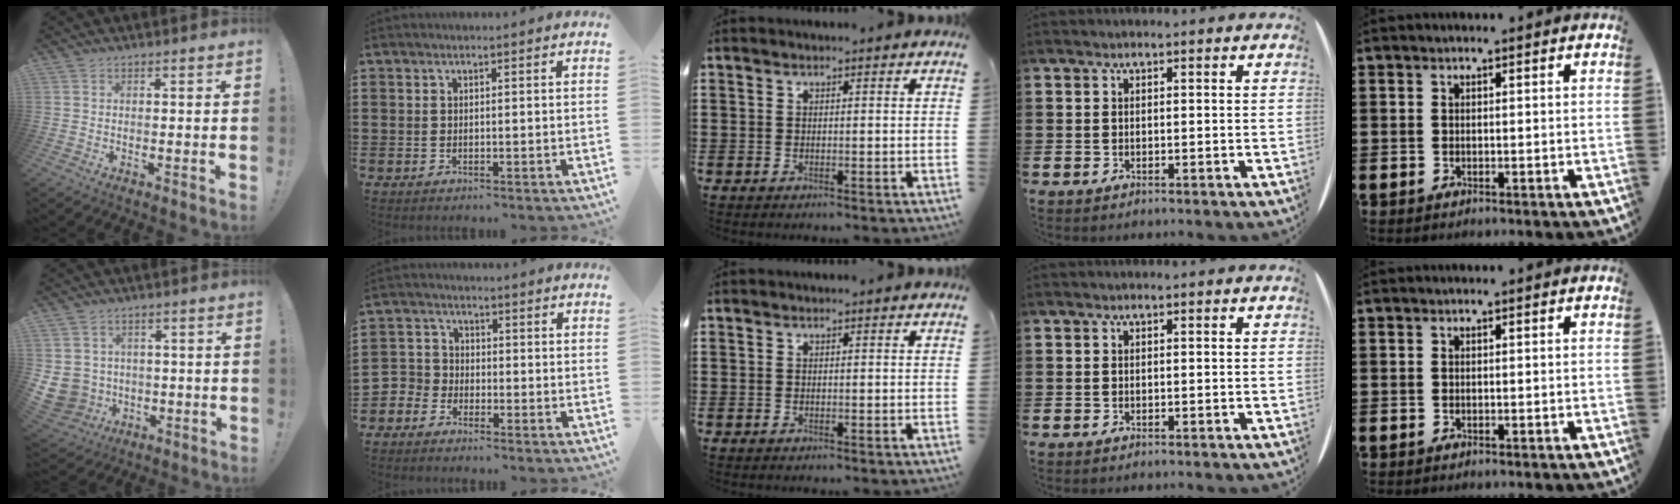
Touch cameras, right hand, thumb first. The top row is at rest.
{"thumb": {"total": 7.5, "force": [-0.1, 7.2, 2.0], "torque": [-0.067, -0.004, 0.006]}, "index": {"total": 3.3, "force": [-2.8, 1.7, -0.2], "torque": [-0.024, -0.001, -0.067]}}